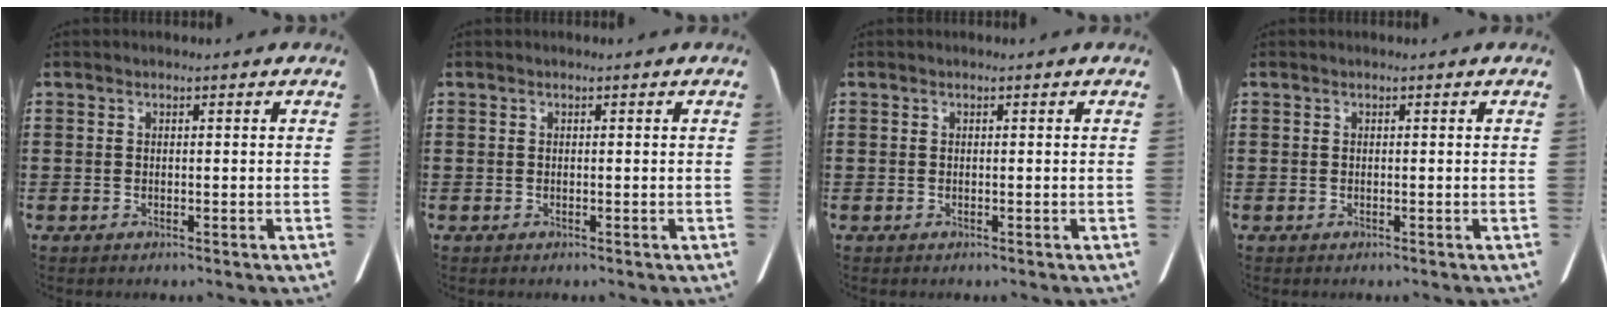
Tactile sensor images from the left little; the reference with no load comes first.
{"total": 0.0}
{"total": 0.0}
{"total": 0.0}